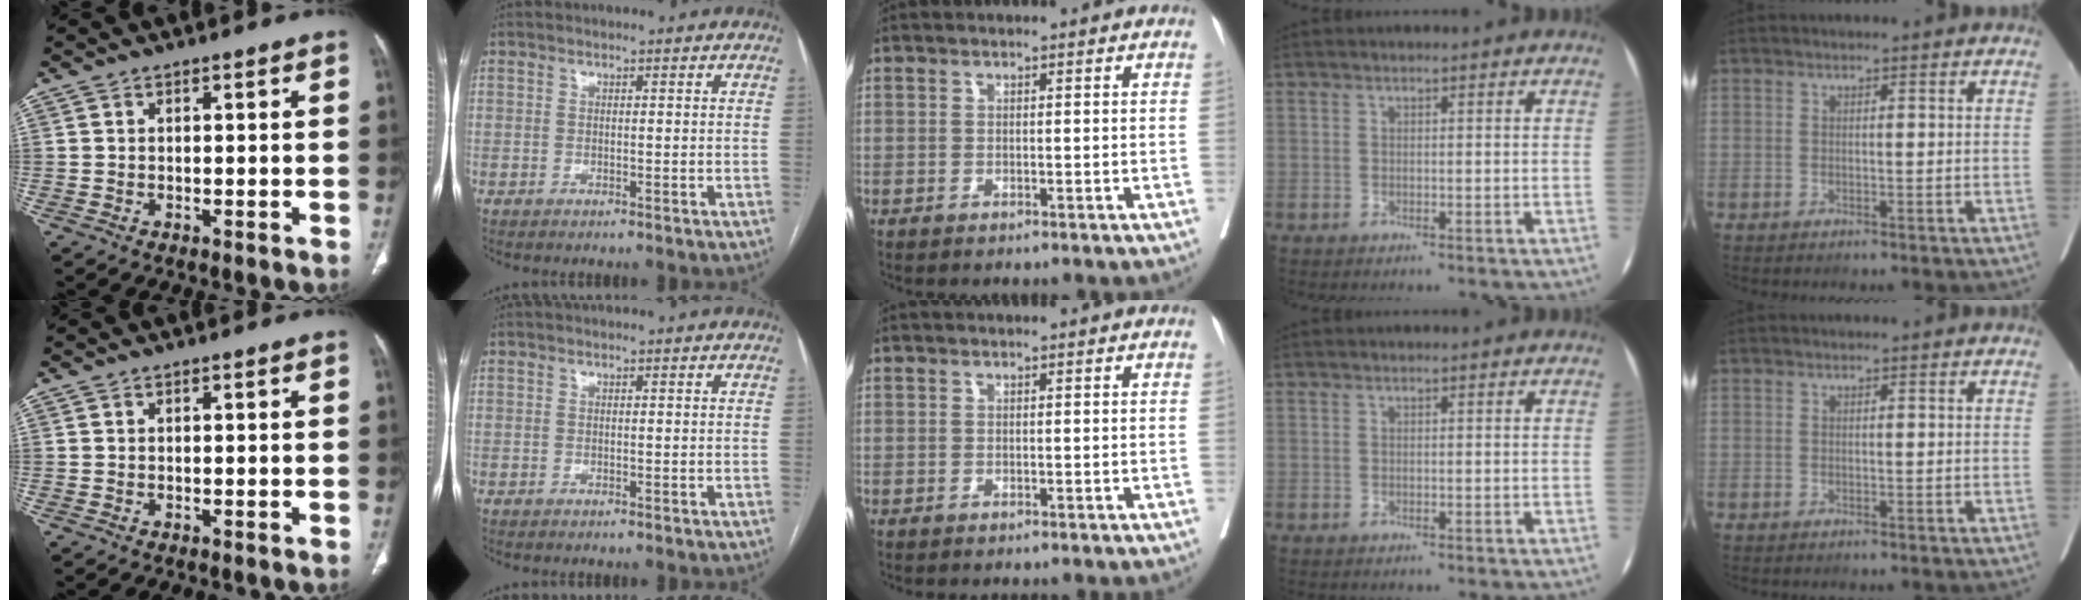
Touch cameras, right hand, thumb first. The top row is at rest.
{}